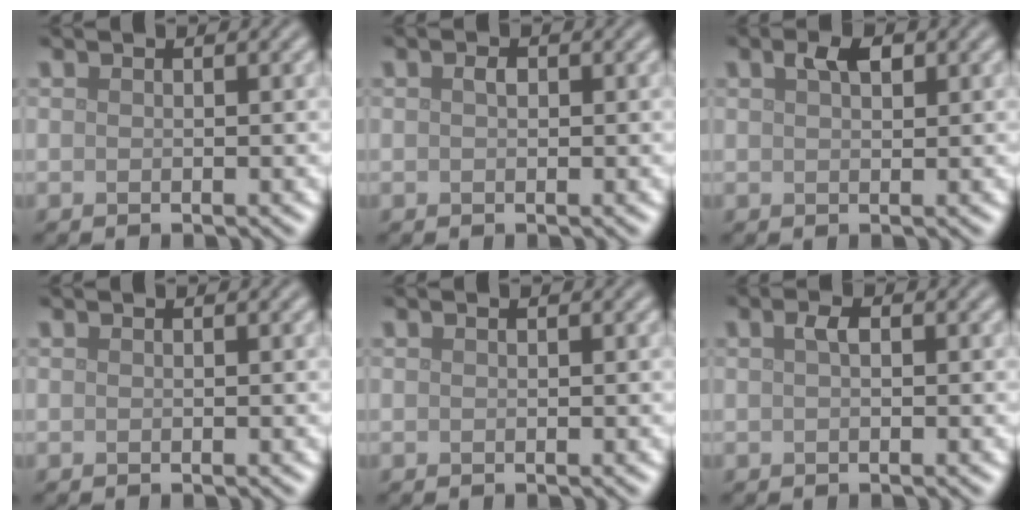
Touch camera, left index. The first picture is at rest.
{"total": 0.9, "force": [0.2, 0.6, 0.7], "torque": [-0.013, 0.000, 0.001]}
{"total": 2.0, "force": [1.0, 1.0, 1.5], "torque": [-0.026, 0.004, 0.020]}
{"total": 0.0}
{"total": 0.0}
{"total": 1.2, "force": [0.3, 0.5, 1.0], "torque": [-0.021, 0.003, 0.004]}